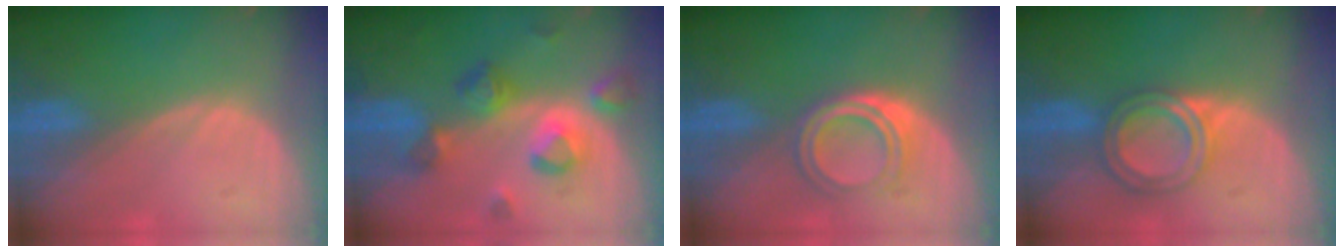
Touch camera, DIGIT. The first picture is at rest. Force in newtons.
{"total": 8.0, "press": 7.7, "slide": 2.4}
{"total": 5.1, "press": 4.5, "slide": 2.4}
{"total": 5.8, "press": 5.4, "slide": 2.3}